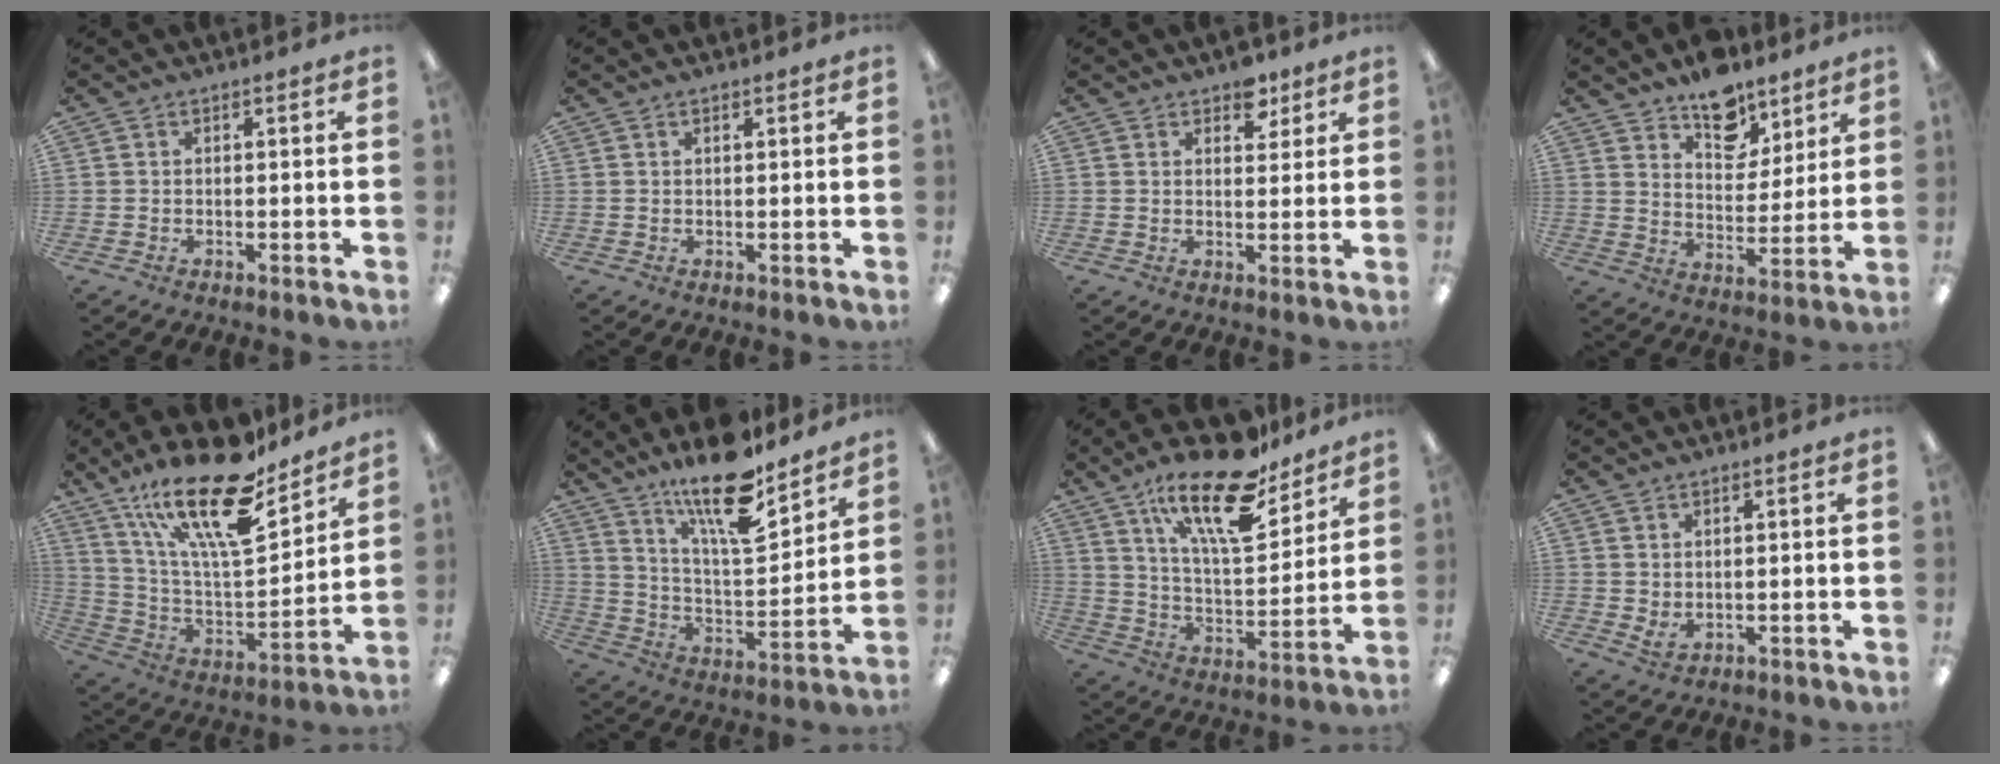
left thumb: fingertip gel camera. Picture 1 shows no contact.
{"total": 0.6, "force": [0.4, 0.1, 0.3], "torque": [-0.007, 0.002, 0.007]}
{"total": 5.6, "force": [3.9, 3.1, 2.6], "torque": [-0.011, -0.019, 0.062]}
{"total": 11.5, "force": [9.0, 6.2, 3.7], "torque": [-0.046, -0.060, 0.163]}
{"total": 24.8, "force": [17.1, 8.2, 16.0], "torque": [-0.283, -0.105, 0.289]}
{"total": 18.0, "force": [14.0, 4.9, 10.3], "torque": [-0.181, -0.089, 0.234]}
{"total": 22.0, "force": [14.9, 7.9, 14.1], "torque": [-0.236, -0.085, 0.250]}
{"total": 2.3, "force": [1.1, 1.4, 1.5], "torque": [-0.021, -0.004, 0.019]}